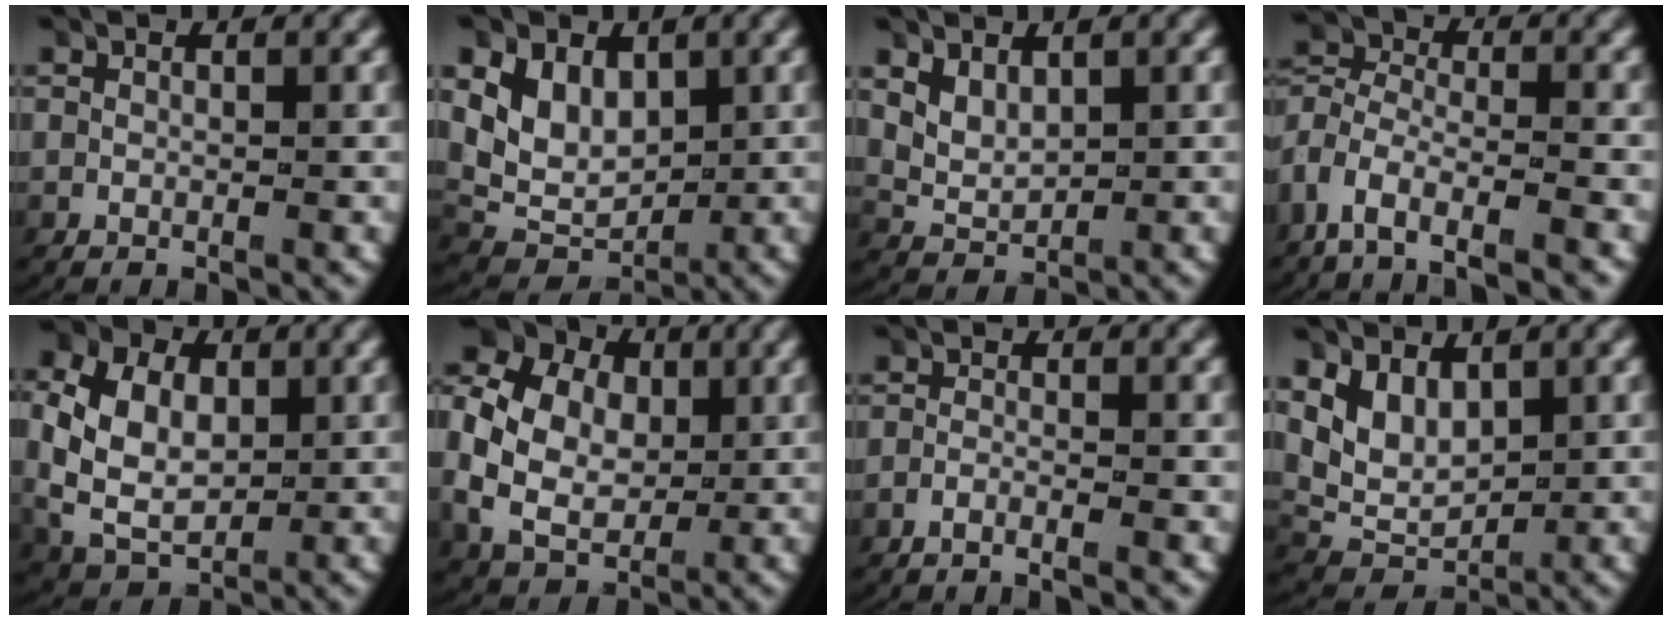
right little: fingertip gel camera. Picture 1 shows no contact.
{"total": 8.3, "force": [1.0, 6.9, 4.4], "torque": [-0.099, -0.019, 0.024]}
{"total": 3.0, "force": [0.7, 2.4, 1.8], "torque": [-0.049, -0.009, 0.022]}
{"total": 6.6, "force": [-3.3, 4.6, 3.3], "torque": [-0.095, -0.036, -0.052]}
{"total": 8.4, "force": [0.0, 6.8, 4.9], "torque": [-0.126, -0.026, 0.011]}
{"total": 14.4, "force": [2.8, 12.0, 7.5], "torque": [-0.164, 0.001, 0.034]}
{"total": 2.6, "force": [-2.4, 0.0, 1.0], "torque": [-0.031, -0.007, -0.039]}
{"total": 7.2, "force": [0.9, 5.9, 3.9], "torque": [-0.096, -0.018, 0.023]}